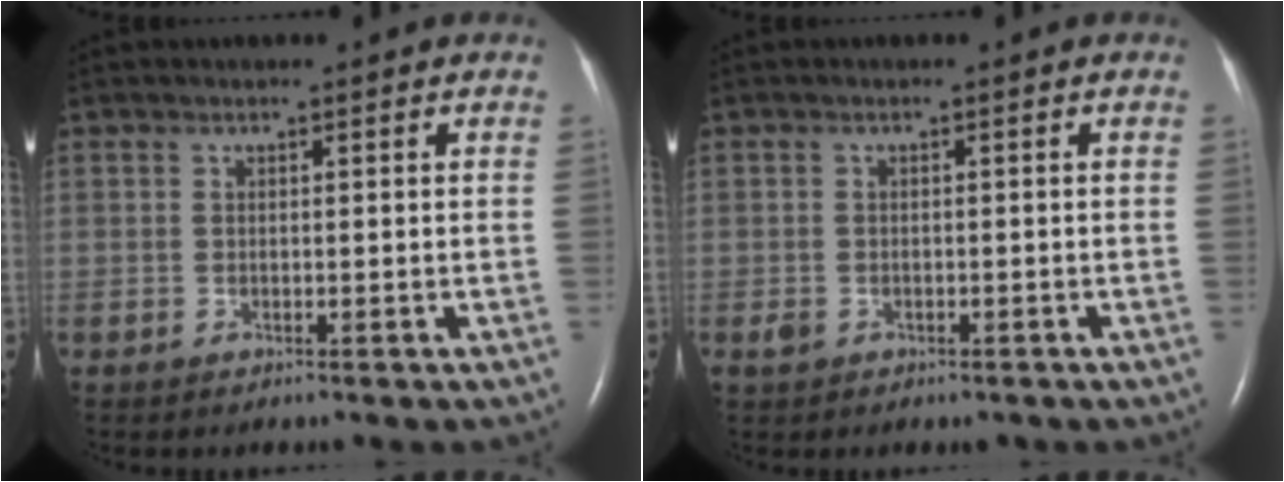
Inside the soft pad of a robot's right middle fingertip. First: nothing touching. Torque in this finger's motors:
{"motor_torque": [-0.07, -0.07, 0.00, 0.01]}